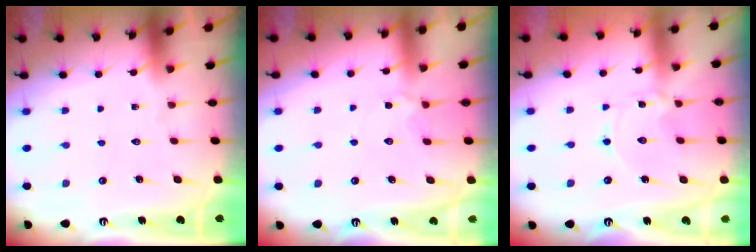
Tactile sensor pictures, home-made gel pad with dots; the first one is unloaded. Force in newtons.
{"total": 2.8, "press": 2.7, "slide": 0.6}
{"total": 0.9, "press": 0.9, "slide": 0.1}